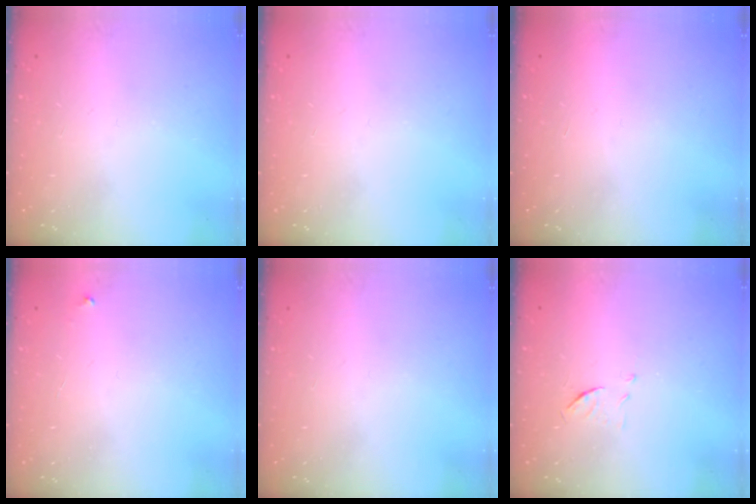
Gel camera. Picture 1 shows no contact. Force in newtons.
{"total": 0.0}
{"total": 1.5, "press": 1.5, "slide": 0.1}
{"total": 2.2, "press": 2.2, "slide": 0.1}
{"total": 0.0}
{"total": 5.9, "press": 5.9, "slide": 0.5}